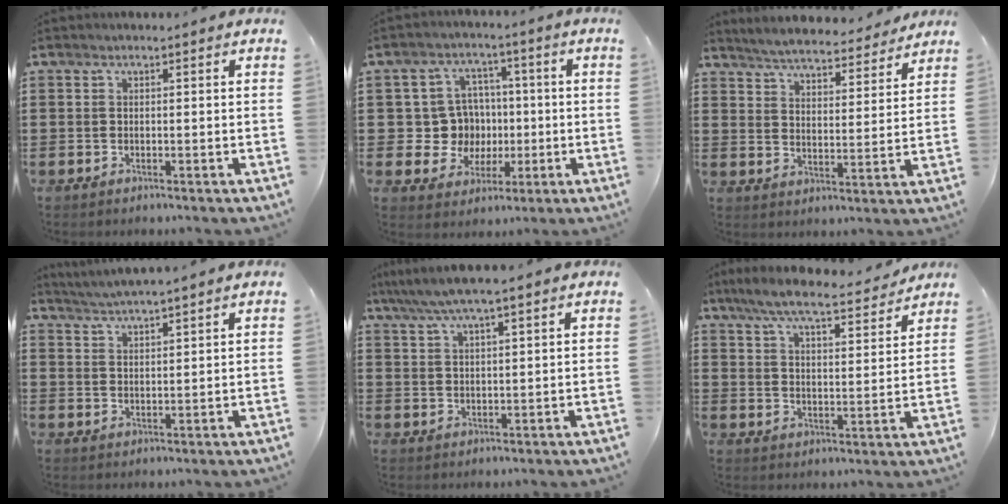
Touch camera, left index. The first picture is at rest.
{"total": 8.0, "force": [0.4, 7.8, 2.1], "torque": [-0.059, 0.010, 0.016]}
{"total": 4.9, "force": [4.9, -0.2, 0.6], "torque": [-0.037, -0.034, 0.082]}
{"total": 3.2, "force": [3.1, -0.8, 0.4], "torque": [-0.018, -0.014, 0.054]}
{"total": 4.7, "force": [3.7, -0.1, 2.8], "torque": [-0.065, -0.011, 0.064]}
{"total": 7.1, "force": [6.4, 0.4, 3.2], "torque": [-0.085, -0.032, 0.110]}